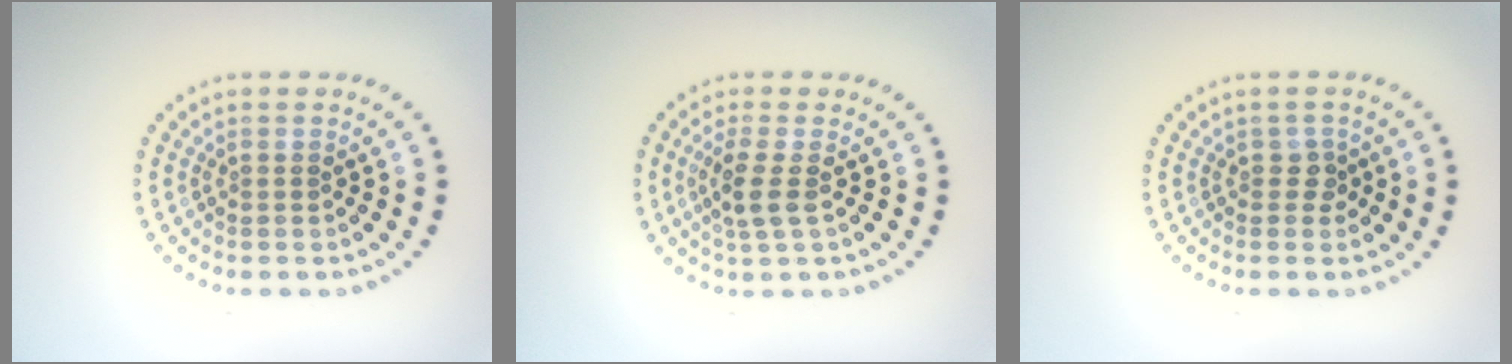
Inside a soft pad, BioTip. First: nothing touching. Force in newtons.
{"total": 2.4, "press": 2.1, "slide": 1.2}
{"total": 1.1, "press": 0.9, "slide": 0.6}